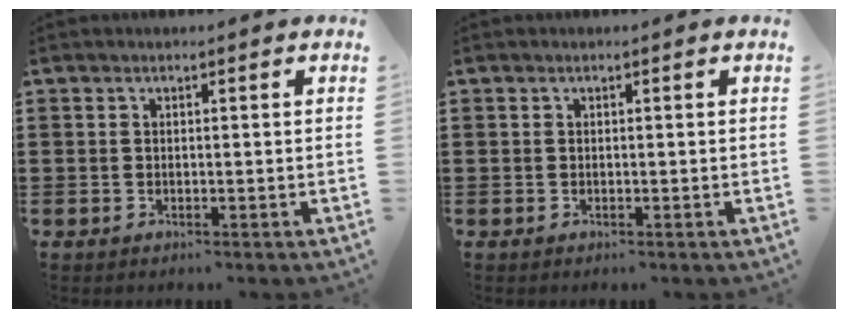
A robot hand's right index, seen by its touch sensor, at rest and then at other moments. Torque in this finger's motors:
{"motor_torque": [0.37, 0.96, 0.00, 0.00]}